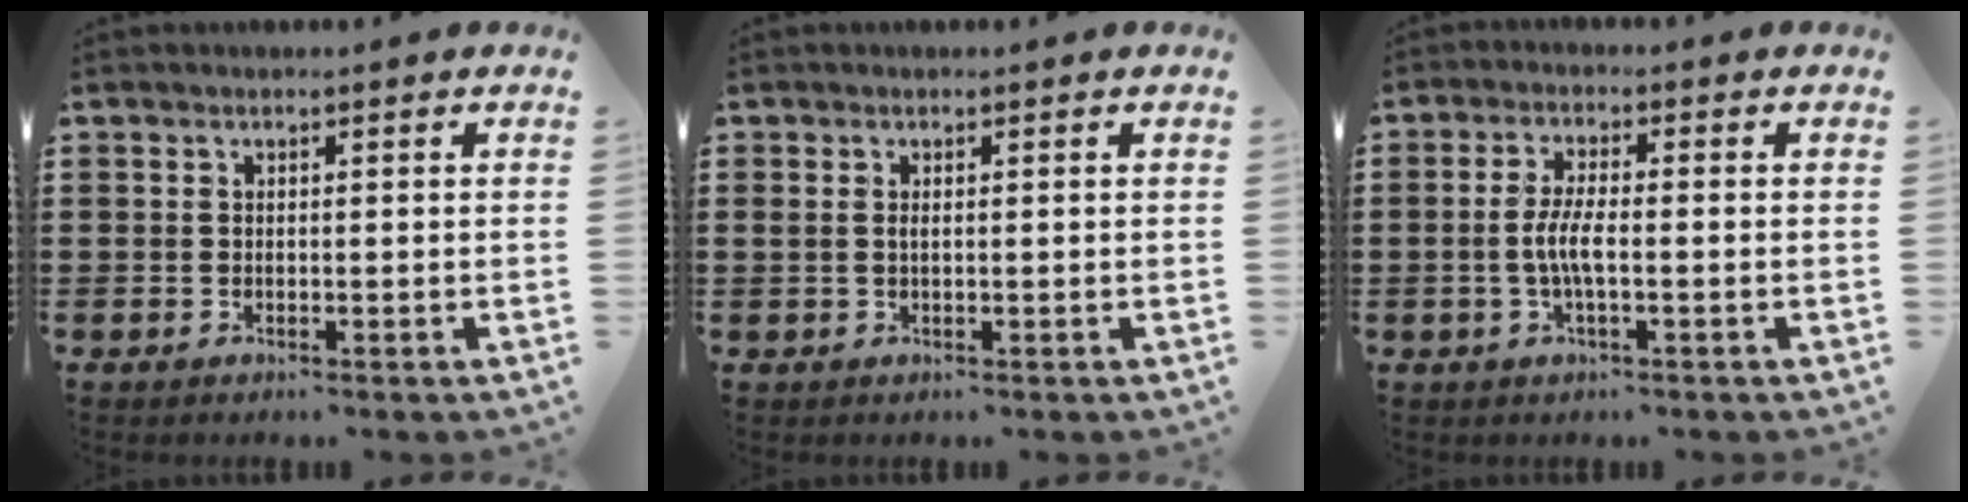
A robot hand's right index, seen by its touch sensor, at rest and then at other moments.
{"total": 0.8, "force": [0.1, 0.3, 0.8], "torque": [-0.017, 0.001, 0.002]}
{"total": 4.4, "force": [-1.0, 0.9, 4.2], "torque": [-0.095, -0.006, -0.027]}